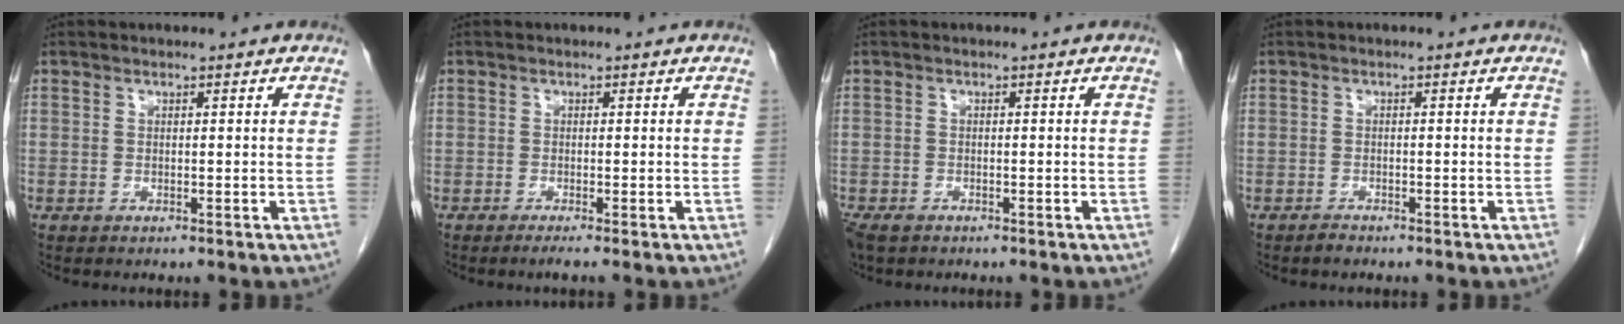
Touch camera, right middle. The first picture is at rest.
{"total": 1.1, "force": [-0.8, -0.3, 0.7], "torque": [-0.012, 0.000, -0.014]}
{"total": 3.4, "force": [-2.4, 1.8, 1.6], "torque": [-0.035, -0.007, -0.041]}
{"total": 0.9, "force": [-0.9, 0.2, 0.2], "torque": [-0.007, 0.000, -0.014]}